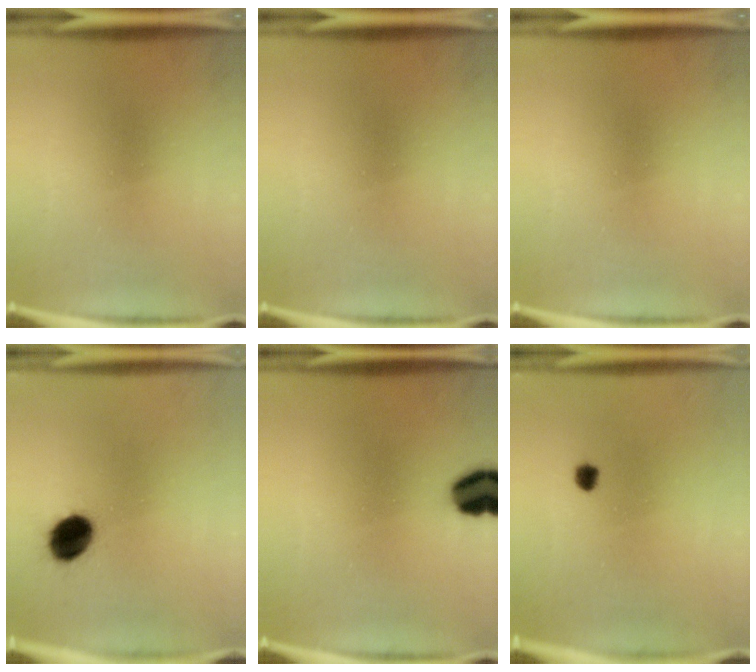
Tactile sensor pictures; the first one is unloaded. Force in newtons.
{"total": 0.0}
{"total": 0.0}
{"total": 8.7}
{"total": 8.4}
{"total": 1.9}